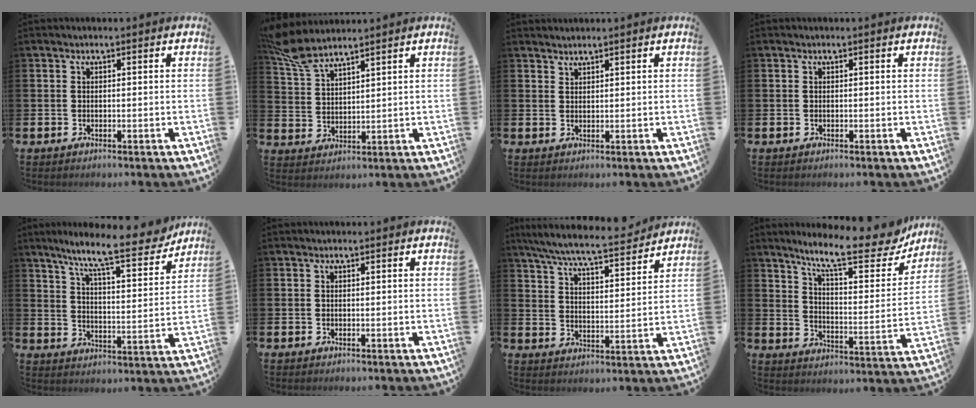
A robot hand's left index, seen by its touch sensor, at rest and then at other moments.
{"total": 6.4, "force": [5.9, 0.9, 2.3], "torque": [-0.070, -0.020, 0.109]}
{"total": 1.4, "force": [1.4, 0.2, -0.1], "torque": [0.000, -0.002, 0.027]}
{"total": 0.0}
{"total": 10.4, "force": [8.8, 1.1, 5.3], "torque": [-0.115, -0.056, 0.144]}
{"total": 0.0}
{"total": 7.7, "force": [7.2, 0.6, 2.7], "torque": [-0.078, -0.048, 0.124]}
{"total": 11.6, "force": [9.7, 2.3, 6.1], "torque": [-0.125, -0.059, 0.159]}